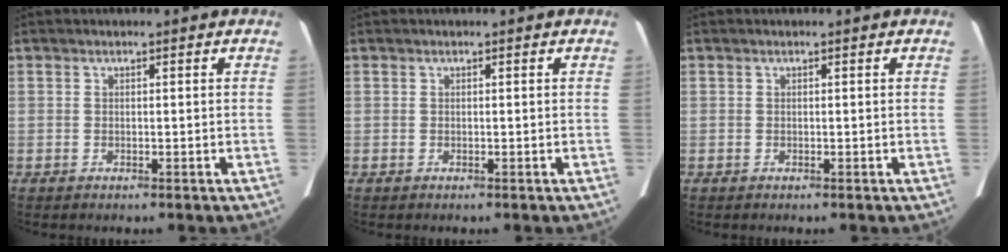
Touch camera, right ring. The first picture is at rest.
{"total": 0.0}
{"total": 0.0}